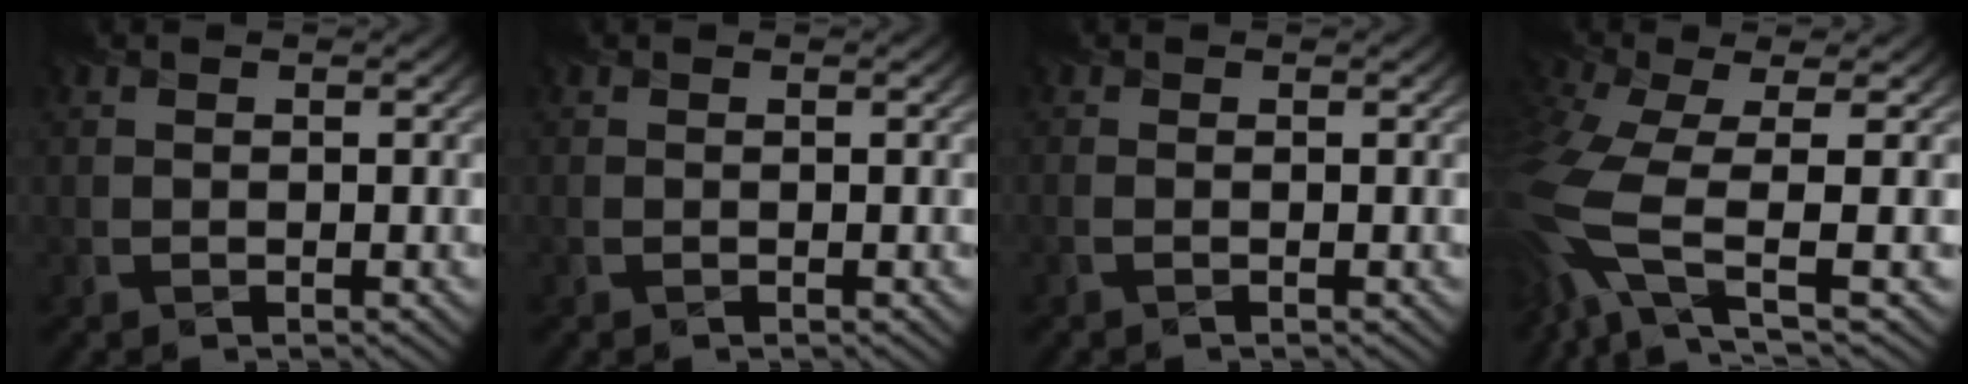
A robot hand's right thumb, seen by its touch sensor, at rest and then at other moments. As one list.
[{"total": 0.8, "force": [-0.3, 0.3, 0.7], "torque": [-0.021, -0.001, -0.009]}, {"total": 1.0, "force": [-0.4, 0.2, 0.9], "torque": [-0.025, -0.001, -0.015]}, {"total": 10.8, "force": [-1.7, 4.2, 9.8], "torque": [-0.245, -0.016, -0.039]}]